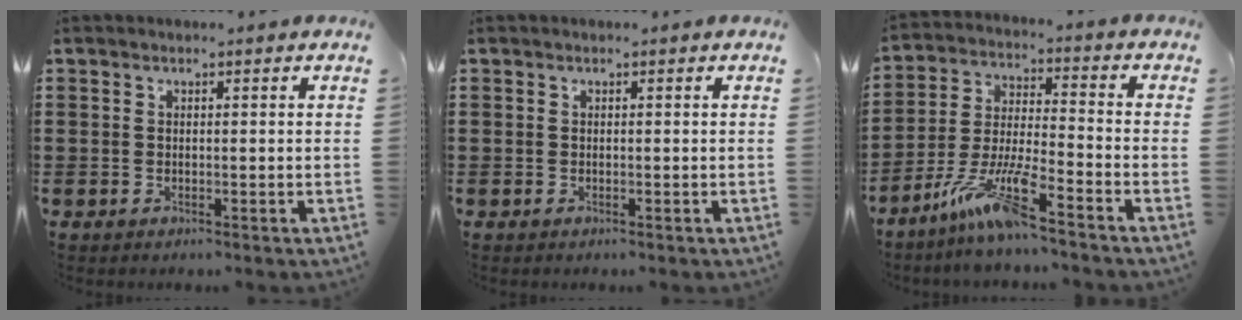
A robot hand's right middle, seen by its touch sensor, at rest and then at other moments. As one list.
[{"total": 0.0}, {"total": 10.2, "force": [-7.5, 0.7, 6.8], "torque": [-0.150, -0.009, -0.149]}]